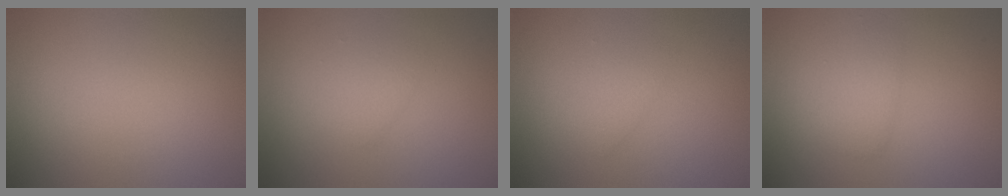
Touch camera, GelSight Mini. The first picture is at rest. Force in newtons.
{"total": 1.4, "press": 1.4, "slide": 0.0}
{"total": 1.3, "press": 1.3, "slide": 0.1}
{"total": 2.1, "press": 2.1, "slide": 0.1}